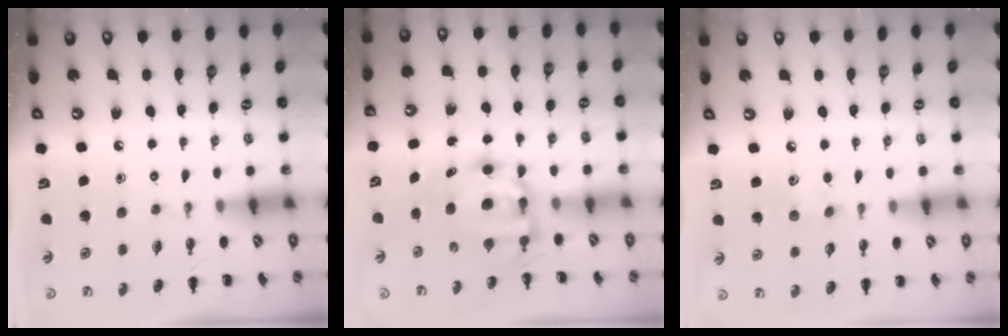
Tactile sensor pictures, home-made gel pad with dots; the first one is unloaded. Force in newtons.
{"total": 6.5, "press": 6.4, "slide": 1.3}
{"total": 4.1, "press": 3.9, "slide": 1.1}